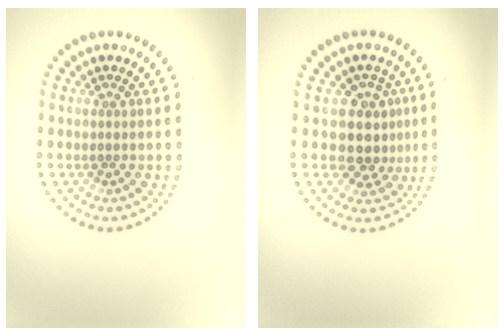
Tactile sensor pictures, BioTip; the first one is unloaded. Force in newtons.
{"total": 3.7, "press": 3.0, "slide": 2.1}